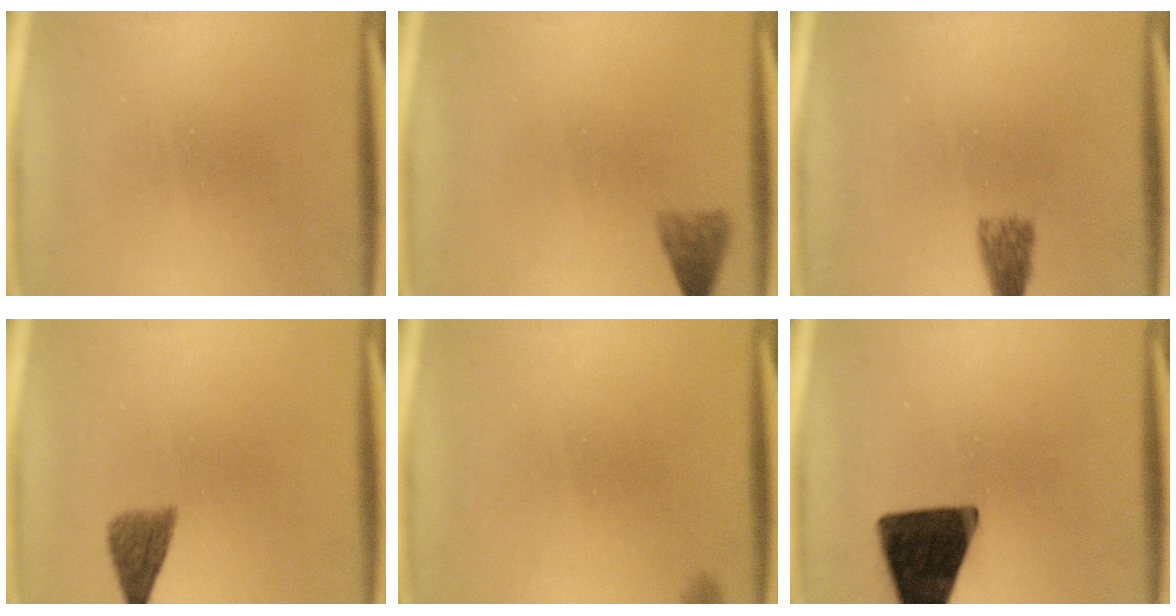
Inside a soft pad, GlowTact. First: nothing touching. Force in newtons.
{"total": 2.9}
{"total": 2.7}
{"total": 4.3}
{"total": 0.6}
{"total": 16.0}